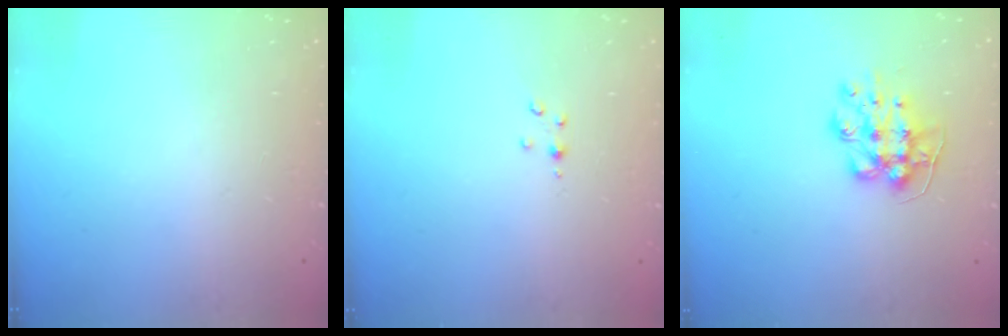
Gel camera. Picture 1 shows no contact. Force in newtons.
{"total": 2.5, "press": 2.5, "slide": 0.3}
{"total": 10.7, "press": 10.7, "slide": 0.7}